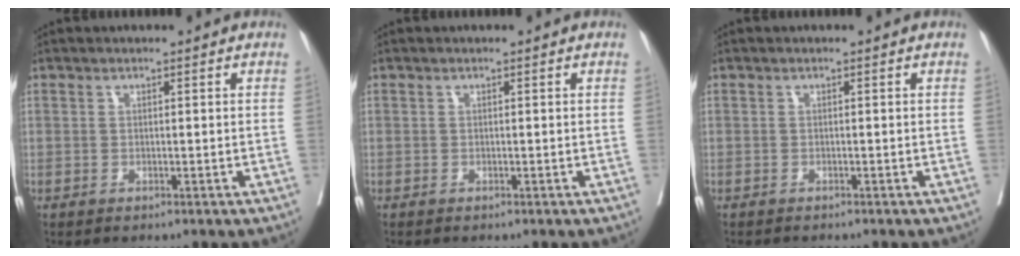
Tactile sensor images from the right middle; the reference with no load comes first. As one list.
[{"total": 0.0}, {"total": 1.9, "force": [-1.8, 0.2, 0.6], "torque": [-0.017, -0.006, -0.023]}]